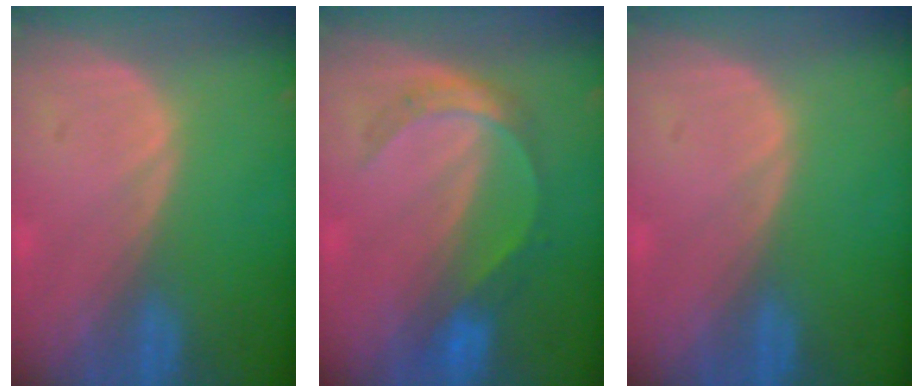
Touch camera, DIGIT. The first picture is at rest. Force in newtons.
{"total": 5.3, "press": 5.0, "slide": 1.7}
{"total": 0.0}